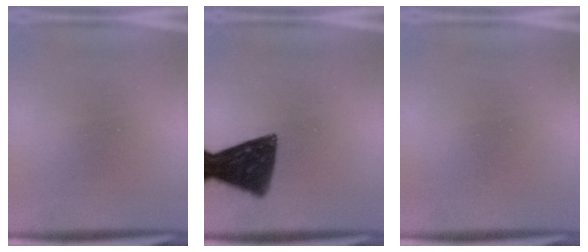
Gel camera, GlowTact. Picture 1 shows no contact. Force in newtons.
{"total": 12.4}
{"total": 1.9}